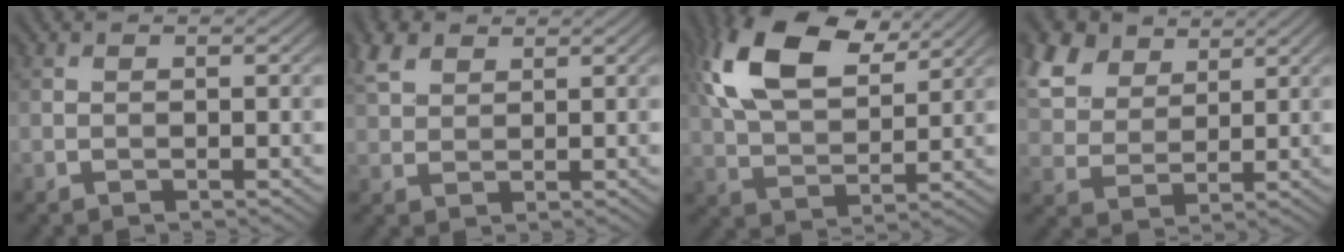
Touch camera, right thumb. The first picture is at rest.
{"total": 4.2, "force": [2.6, 2.5, 2.3], "torque": [-0.062, 0.013, 0.054]}
{"total": 14.7, "force": [7.1, 7.5, 10.4], "torque": [-0.241, 0.020, 0.133]}
{"total": 9.4, "force": [5.7, 5.7, 4.9], "torque": [-0.147, 0.021, 0.105]}